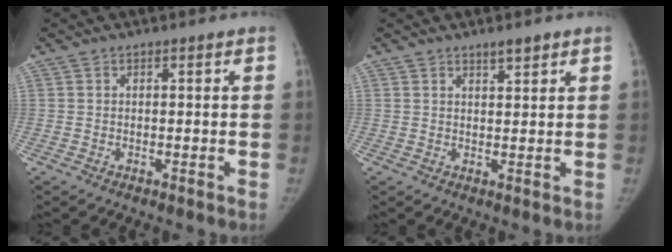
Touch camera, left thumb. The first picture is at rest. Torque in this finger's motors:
{"motor_torque": [0.42, 0.06, 0.34, -0.76, 0.11]}